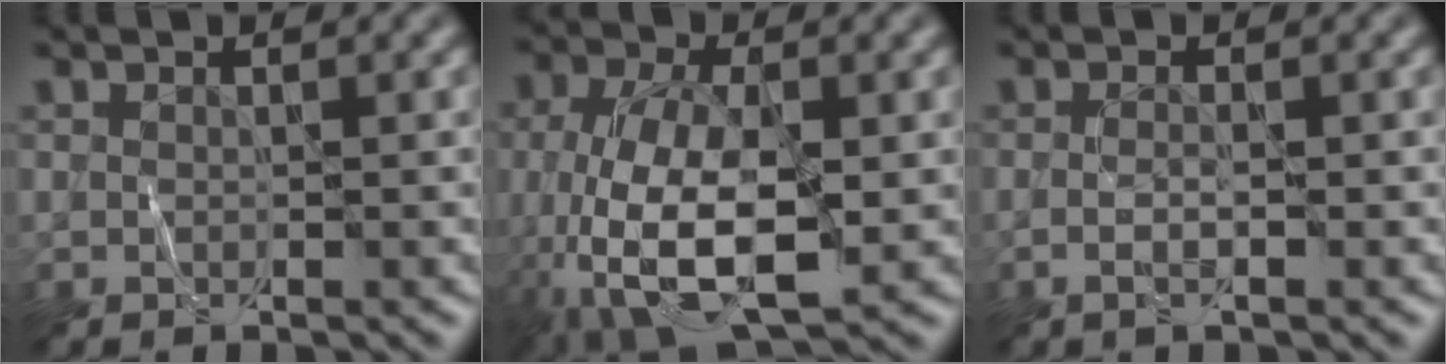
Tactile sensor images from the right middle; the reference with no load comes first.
{"total": 10.3, "force": [-2.6, 5.4, 8.4], "torque": [-0.188, -0.014, -0.047]}
{"total": 1.3, "force": [-0.5, 0.2, 1.1], "torque": [-0.023, 0.000, -0.012]}